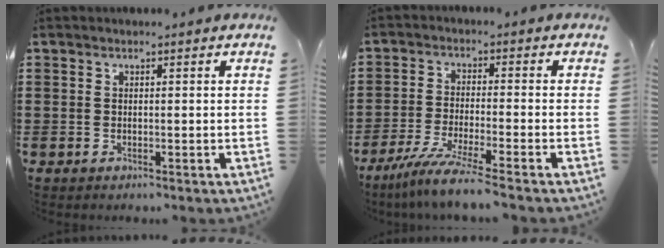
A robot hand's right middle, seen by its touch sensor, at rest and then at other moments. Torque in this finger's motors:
{"motor_torque": [1.81, -0.33, 0.31, 0.04]}